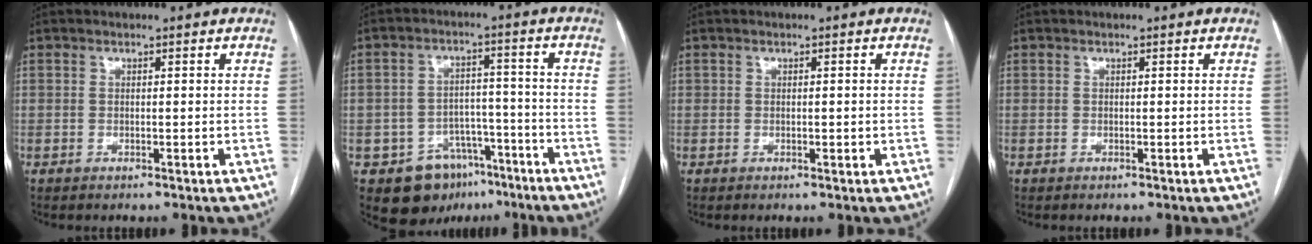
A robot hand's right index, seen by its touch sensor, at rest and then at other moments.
{"total": 9.7, "force": [-5.9, 7.1, 2.9], "torque": [-0.036, 0.027, -0.080]}
{"total": 0.9, "force": [-0.1, 0.6, 0.7], "torque": [-0.013, 0.006, 0.004]}
{"total": 0.0}